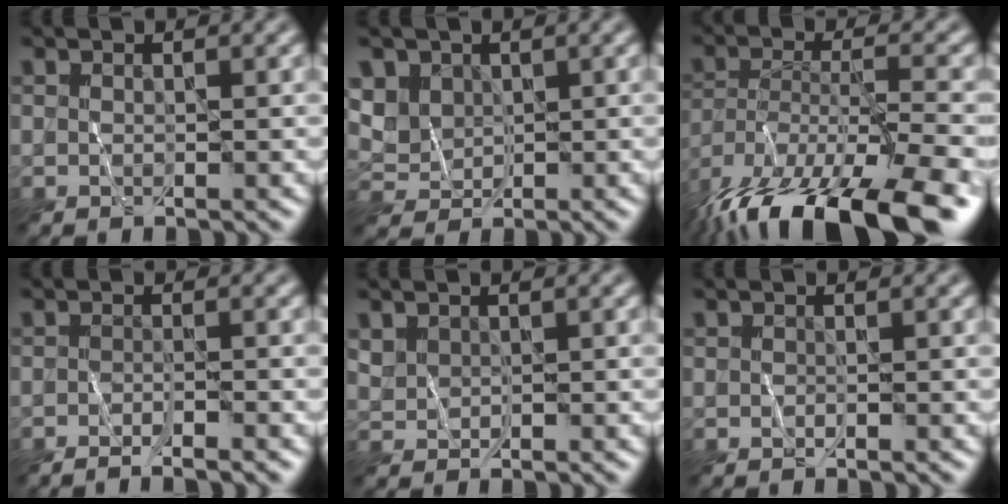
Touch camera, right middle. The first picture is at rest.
{"total": 3.3, "force": [1.7, 2.6, 1.2], "torque": [-0.047, -0.001, 0.049]}
{"total": 17.4, "force": [-12.9, 6.0, 10.1], "torque": [-0.205, -0.060, -0.185]}
{"total": 2.0, "force": [-1.6, -0.1, 1.2], "torque": [-0.023, 0.000, -0.032]}
{"total": 0.9, "force": [0.6, 0.6, 0.3], "torque": [-0.009, 0.000, 0.014]}
{"total": 0.0}